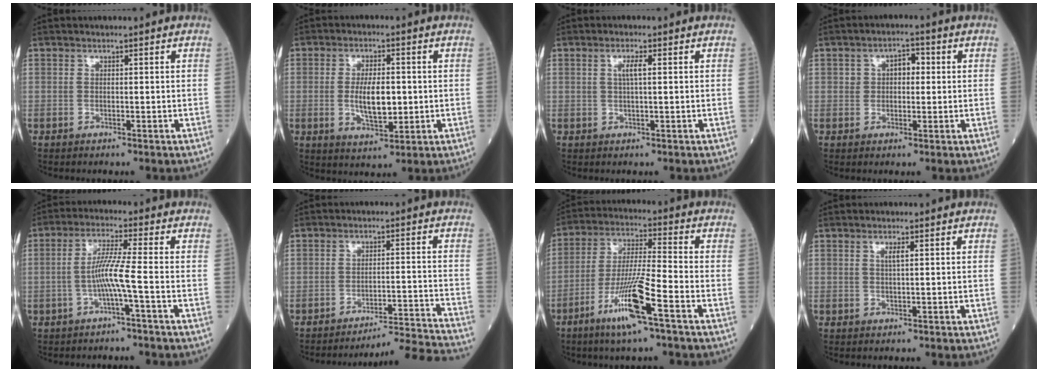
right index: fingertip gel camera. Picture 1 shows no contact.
{"total": 7.0, "force": [-0.3, 2.5, 6.5], "torque": [-0.119, -0.006, -0.003]}
{"total": 2.2, "force": [0.5, 0.2, 2.1], "torque": [-0.044, 0.001, 0.009]}
{"total": 3.9, "force": [0.8, 2.5, 2.9], "torque": [-0.043, 0.017, 0.012]}
{"total": 5.5, "force": [-1.6, -1.0, 5.1], "torque": [-0.103, 0.008, -0.032]}
{"total": 12.2, "force": [-11.5, -4.2, 0.6], "torque": [0.016, -0.010, -0.163]}
{"total": 11.6, "force": [-5.8, -0.1, 10.0], "torque": [-0.196, -0.016, -0.112]}
{"total": 1.3, "force": [0.5, 0.0, 1.2], "torque": [-0.027, -0.001, 0.008]}